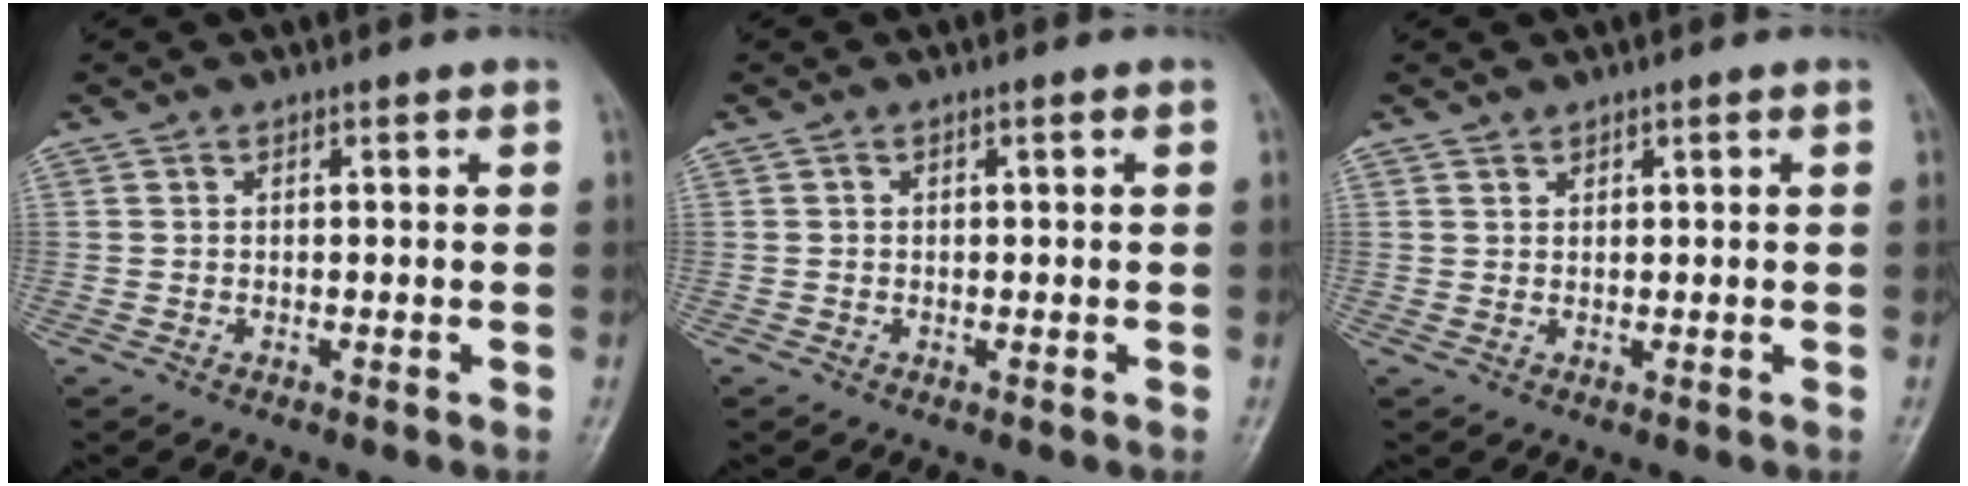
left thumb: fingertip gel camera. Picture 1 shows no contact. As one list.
[{"total": 0.5, "force": [0.0, 0.3, 0.5], "torque": [-0.005, 0.000, 0.001]}, {"total": 0.9, "force": [0.7, 0.5, 0.3], "torque": [0.001, -0.001, 0.012]}]